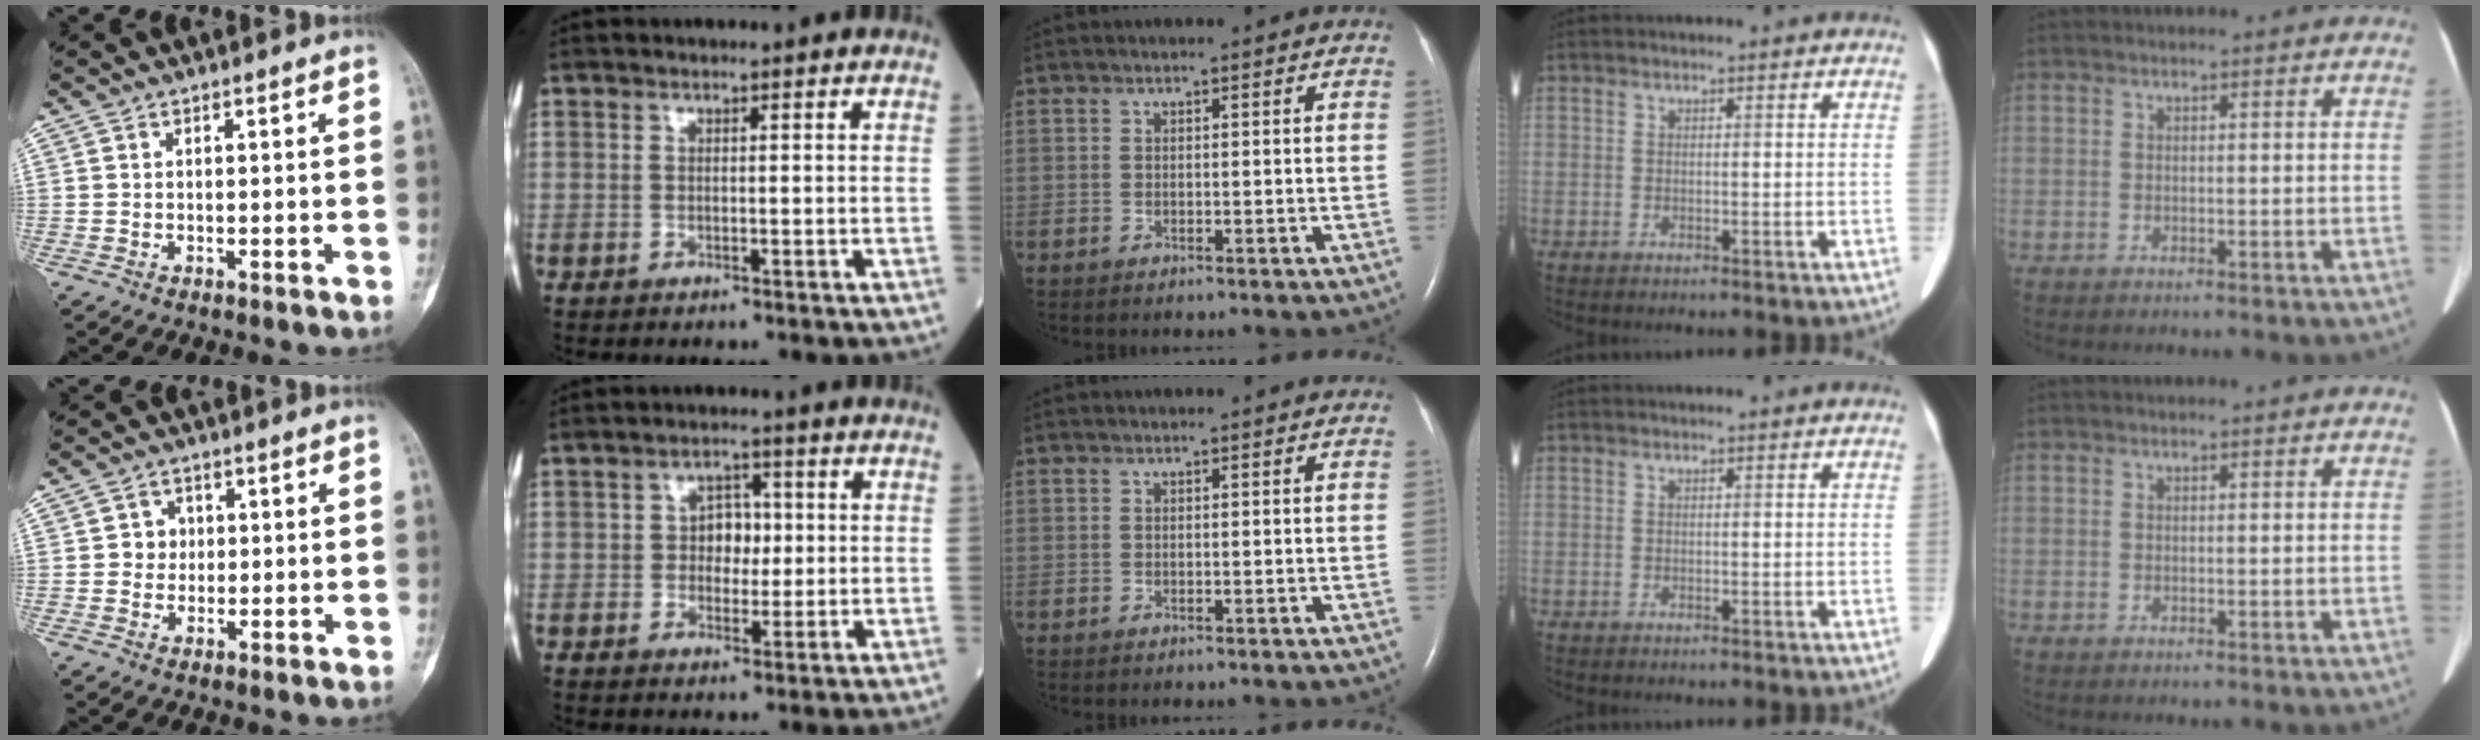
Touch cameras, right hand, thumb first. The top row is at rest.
{"thumb": {"total": 3.5, "force": [0.4, 3.3, 1.1], "torque": [0.008, 0.006, 0.000]}, "index": {"total": 4.2, "force": [0.3, 2.9, 3.1], "torque": [-0.041, 0.011, 0.004]}}